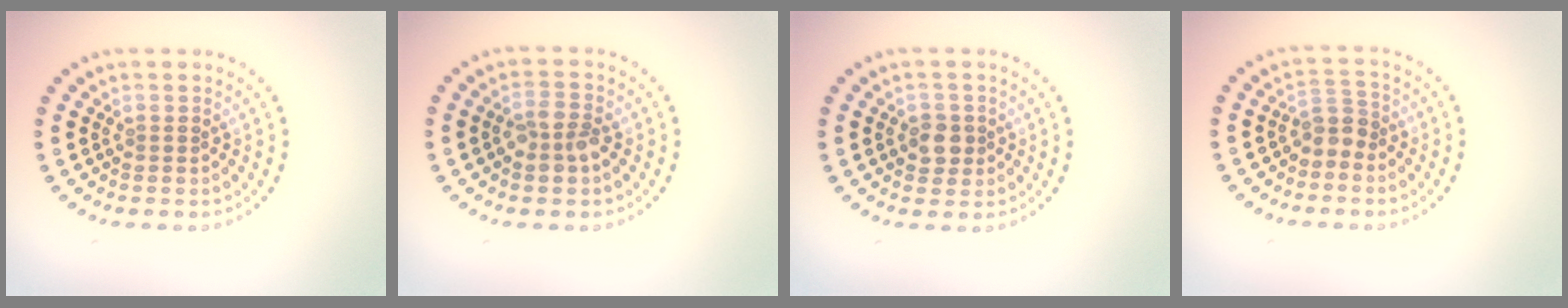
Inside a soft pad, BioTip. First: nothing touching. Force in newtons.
{"total": 2.4, "press": 2.4, "slide": 0.5}
{"total": 1.9, "press": 1.8, "slide": 0.5}
{"total": 2.0, "press": 1.6, "slide": 1.2}